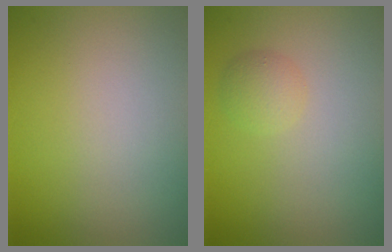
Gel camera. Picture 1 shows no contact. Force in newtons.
{"total": 1.5, "press": 1.5, "slide": 0.1}